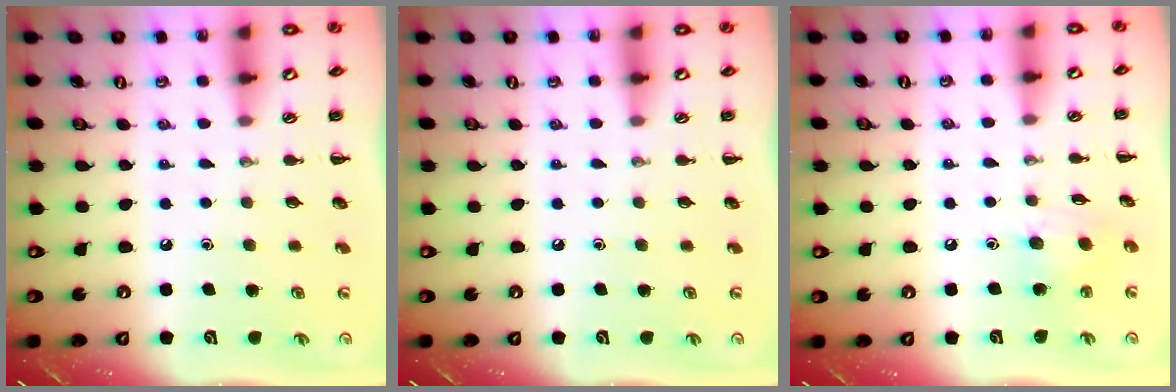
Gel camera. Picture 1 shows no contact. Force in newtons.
{"total": 0.0}
{"total": 5.8, "press": 5.7, "slide": 0.8}